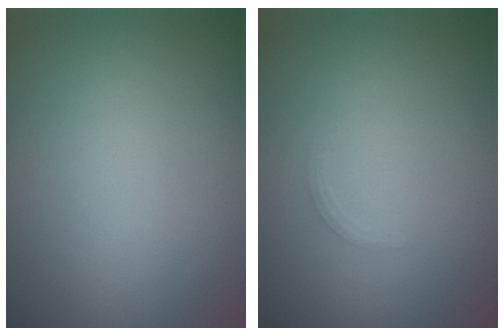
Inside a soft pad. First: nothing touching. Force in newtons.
{"total": 0.7, "press": 0.7, "slide": 0.1}